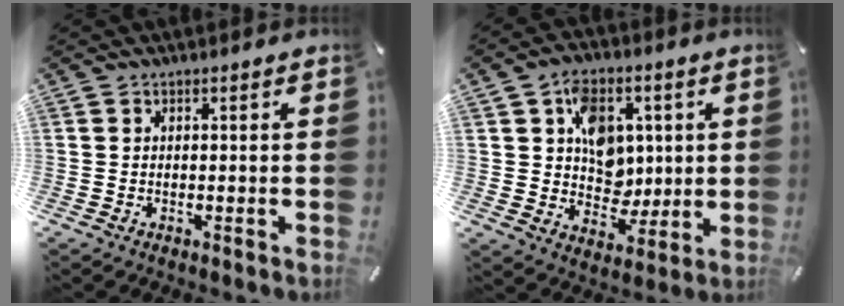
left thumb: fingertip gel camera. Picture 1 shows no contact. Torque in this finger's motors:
{"motor_torque": [1.81, 2.65, 1.06, -0.94, 0.32]}